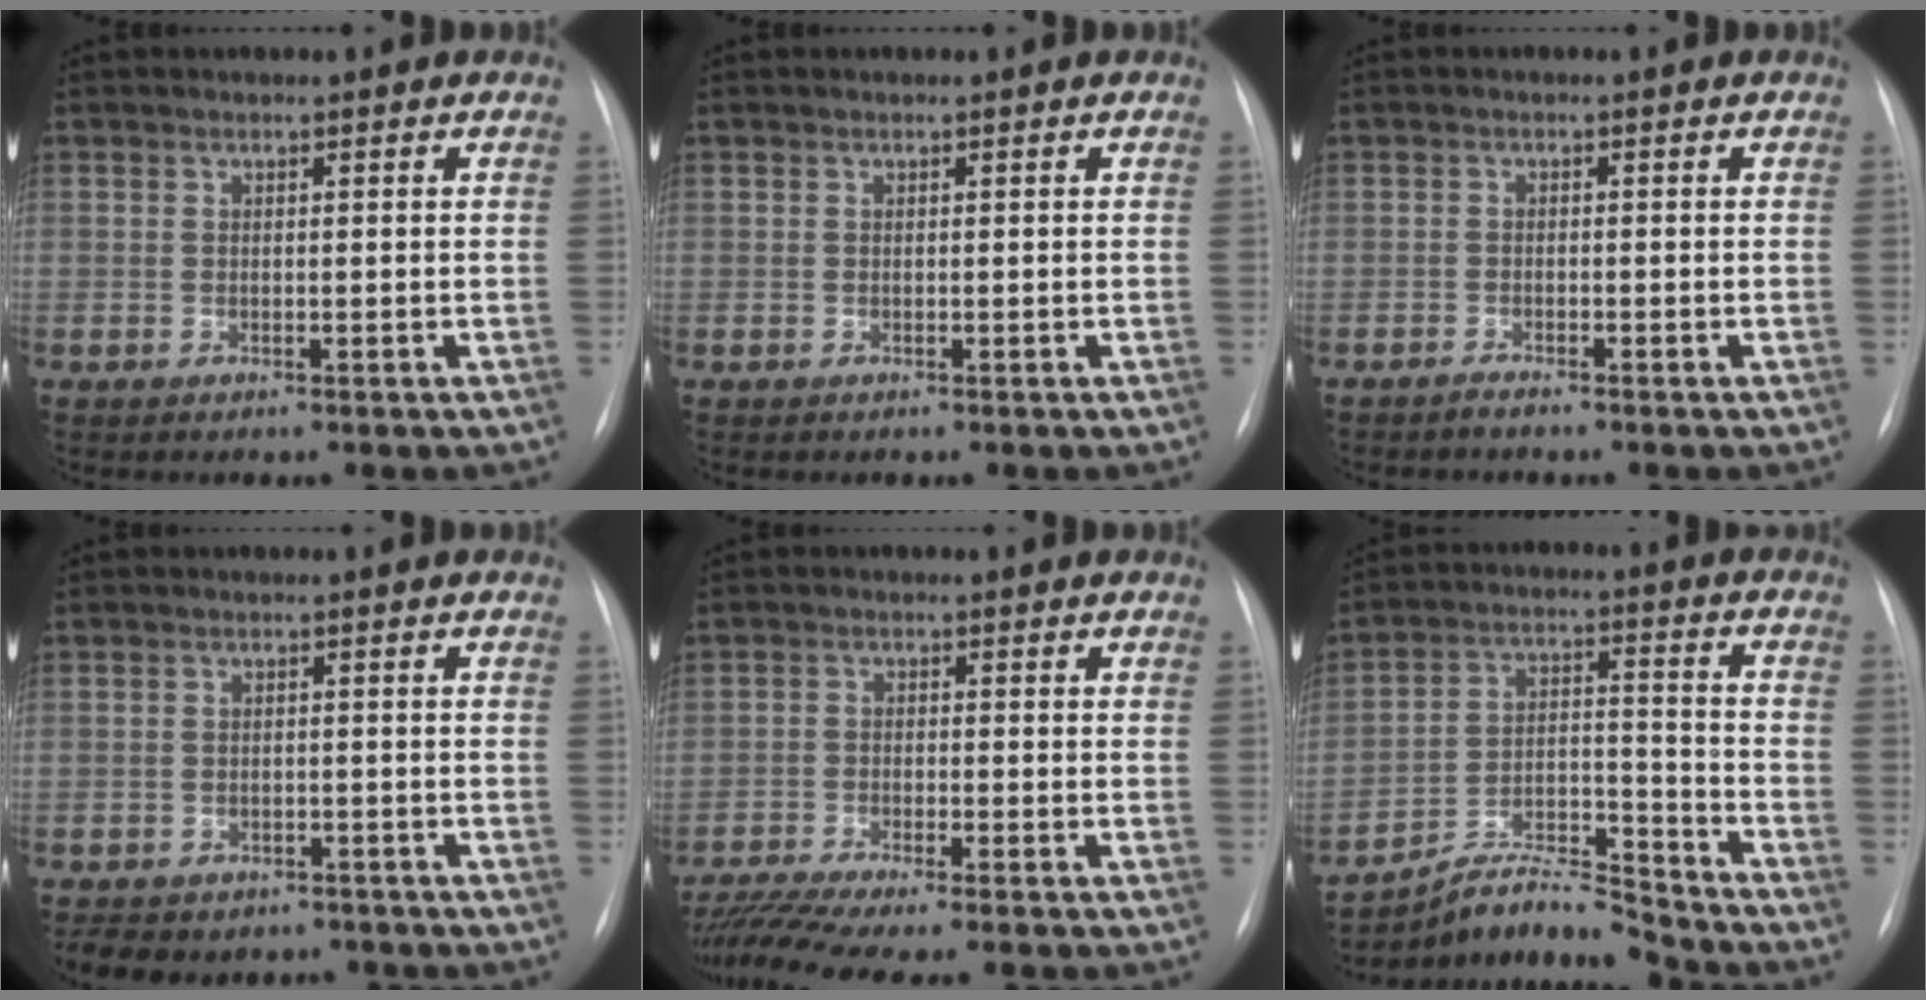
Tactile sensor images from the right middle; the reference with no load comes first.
{"total": 0.0}
{"total": 0.9, "force": [-0.9, 0.0, 0.2], "torque": [-0.008, -0.003, -0.015]}
{"total": 9.6, "force": [-7.8, 5.0, 2.6], "torque": [-0.047, 0.002, -0.096]}
{"total": 9.2, "force": [-8.1, -0.8, 4.3], "torque": [-0.066, -0.019, -0.131]}
{"total": 9.9, "force": [-9.8, -0.5, 1.3], "torque": [-0.021, 0.032, -0.177]}